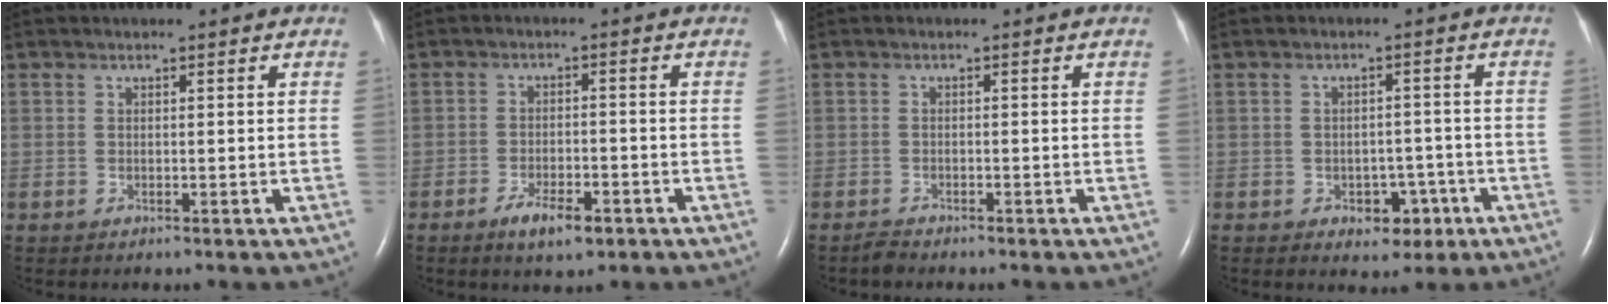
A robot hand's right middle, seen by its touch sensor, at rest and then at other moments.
{"total": 4.9, "force": [-3.0, 1.5, 3.5], "torque": [-0.066, -0.002, -0.048]}
{"total": 1.1, "force": [-1.1, 0.2, 0.2], "torque": [-0.013, -0.004, -0.020]}
{"total": 4.3, "force": [-2.1, 2.9, 2.4], "torque": [-0.026, 0.010, -0.020]}